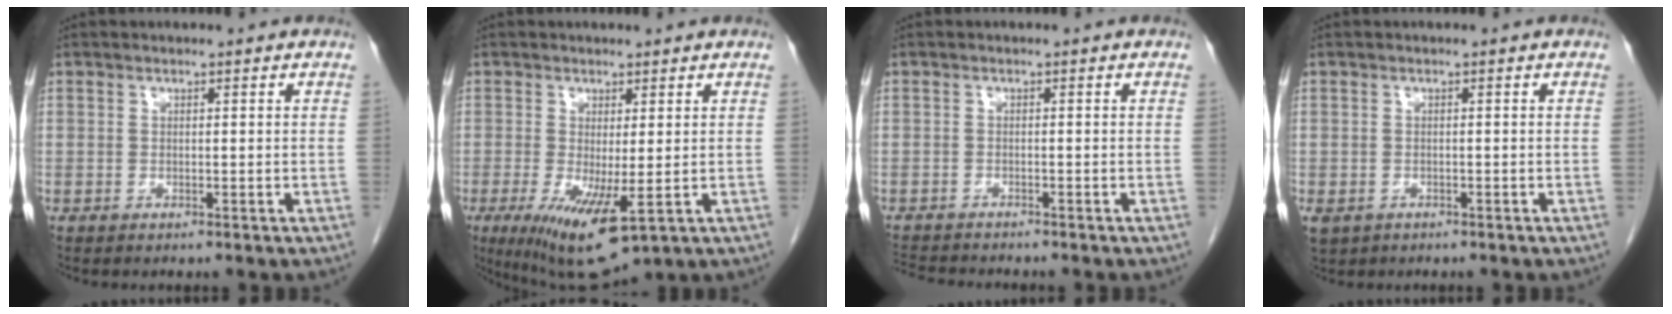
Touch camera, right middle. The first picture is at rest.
{"total": 9.8, "force": [-3.2, 2.4, 8.9], "torque": [-0.153, -0.030, -0.038]}
{"total": 4.9, "force": [-4.8, 0.3, 1.2], "torque": [-0.020, -0.014, -0.080]}
{"total": 4.6, "force": [-2.7, 3.3, 1.9], "torque": [-0.045, -0.006, -0.036]}